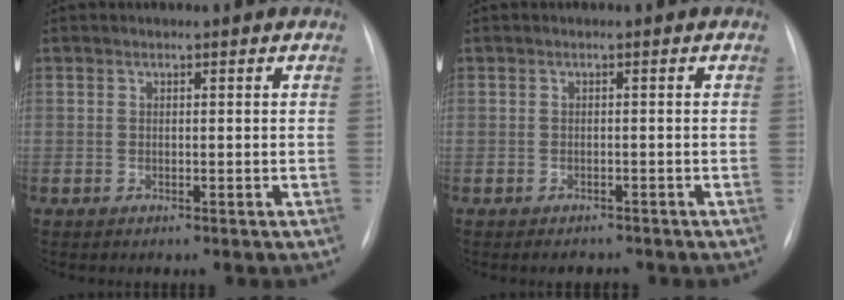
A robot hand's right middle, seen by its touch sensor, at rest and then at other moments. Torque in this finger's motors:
{"motor_torque": [0.16, -0.04, 0.16, 0.01]}